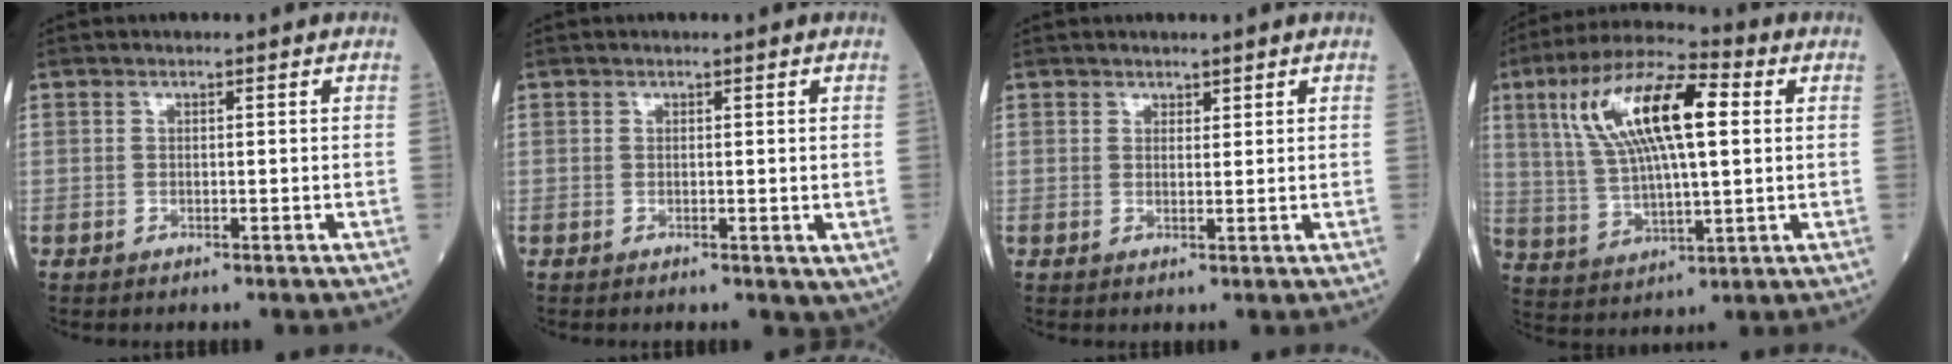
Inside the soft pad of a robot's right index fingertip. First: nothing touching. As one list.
[{"total": 2.0, "force": [-0.1, 1.1, 1.7], "torque": [-0.022, -0.004, 0.001]}, {"total": 1.1, "force": [0.9, 0.6, 0.1], "torque": [0.001, -0.004, 0.015]}, {"total": 16.6, "force": [4.6, 4.3, 15.3], "torque": [-0.303, 0.029, 0.083]}]